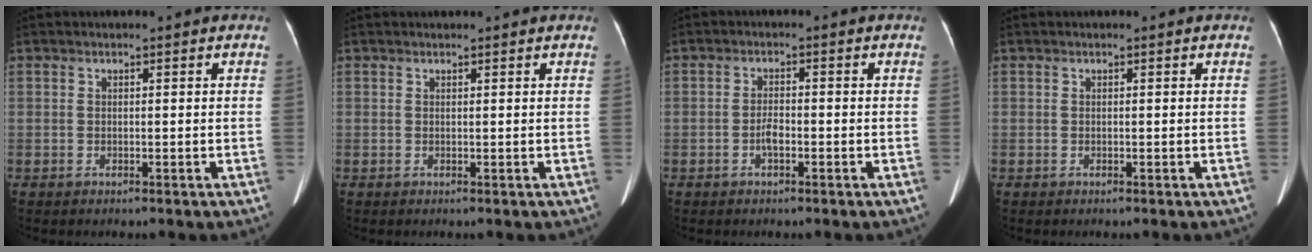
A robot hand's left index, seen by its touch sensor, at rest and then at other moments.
{"total": 1.2, "force": [1.2, 0.1, 0.3], "torque": [-0.003, 0.014, 0.015]}
{"total": 2.1, "force": [-1.0, 0.6, 1.7], "torque": [-0.030, 0.005, -0.020]}
{"total": 0.0}